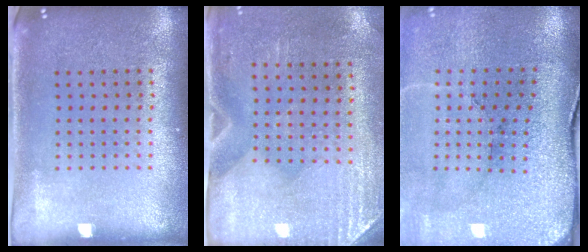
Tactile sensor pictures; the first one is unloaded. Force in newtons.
{"total": 2.9, "press": 2.5, "slide": 1.5}
{"total": 3.5, "press": 3.3, "slide": 1.1}